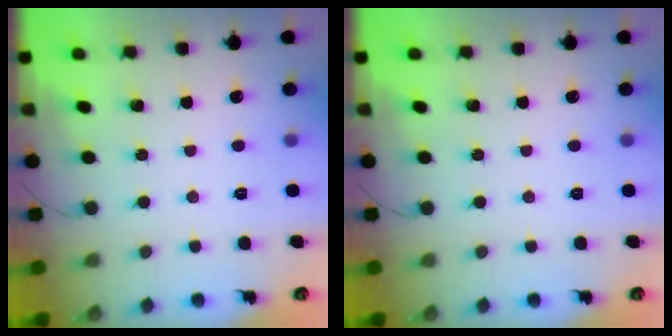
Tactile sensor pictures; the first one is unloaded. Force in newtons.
{"total": 0.0}